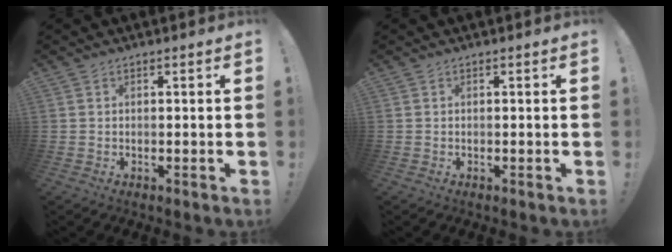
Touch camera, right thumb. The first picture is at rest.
{"total": 0.0}